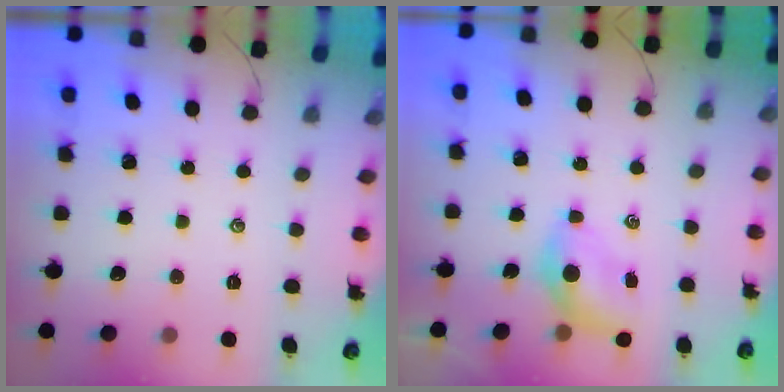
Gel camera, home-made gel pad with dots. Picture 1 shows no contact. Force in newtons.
{"total": 5.3, "press": 5.2, "slide": 1.3}